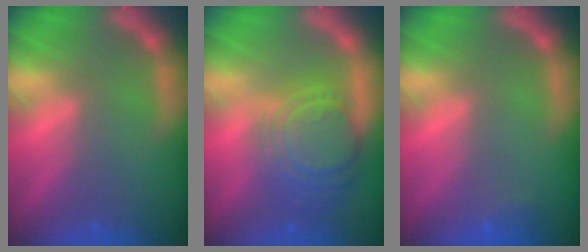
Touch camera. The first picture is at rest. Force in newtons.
{"total": 9.1}
{"total": 1.4}